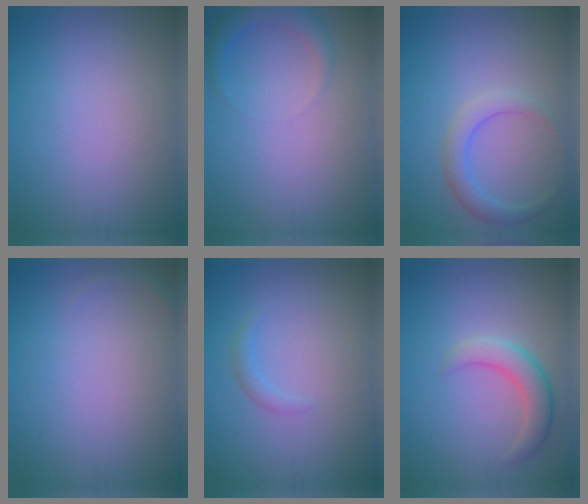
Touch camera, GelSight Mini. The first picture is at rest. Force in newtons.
{"total": 2.2, "press": 2.2, "slide": 0.2}
{"total": 2.4, "press": 2.4, "slide": 0.1}
{"total": 0.6, "press": 0.6, "slide": 0.1}
{"total": 1.0, "press": 1.0, "slide": 0.1}
{"total": 3.2, "press": 3.2, "slide": 0.2}